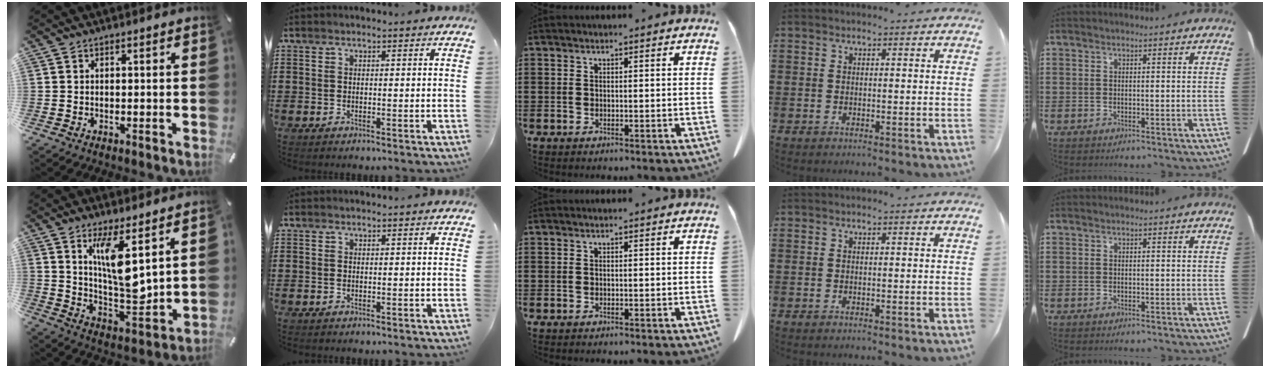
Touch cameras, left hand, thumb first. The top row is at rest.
{"thumb": {"total": 12.3, "force": [6.0, 3.9, 10.0], "torque": [-0.188, -0.046, 0.101]}}